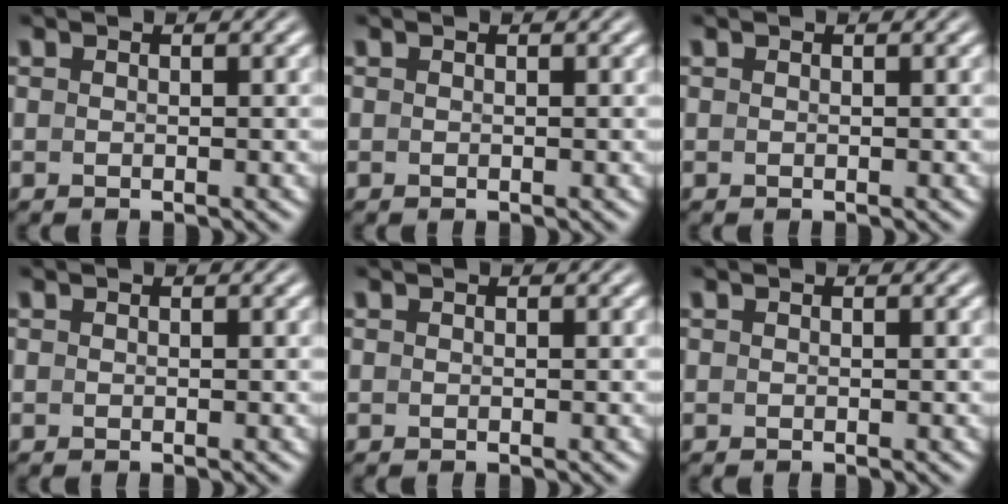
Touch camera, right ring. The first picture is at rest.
{"total": 0.0}
{"total": 0.0}
{"total": 0.0}
{"total": 0.0}
{"total": 1.2, "force": [-0.3, -1.1, -0.4], "torque": [0.013, -0.012, 0.005]}